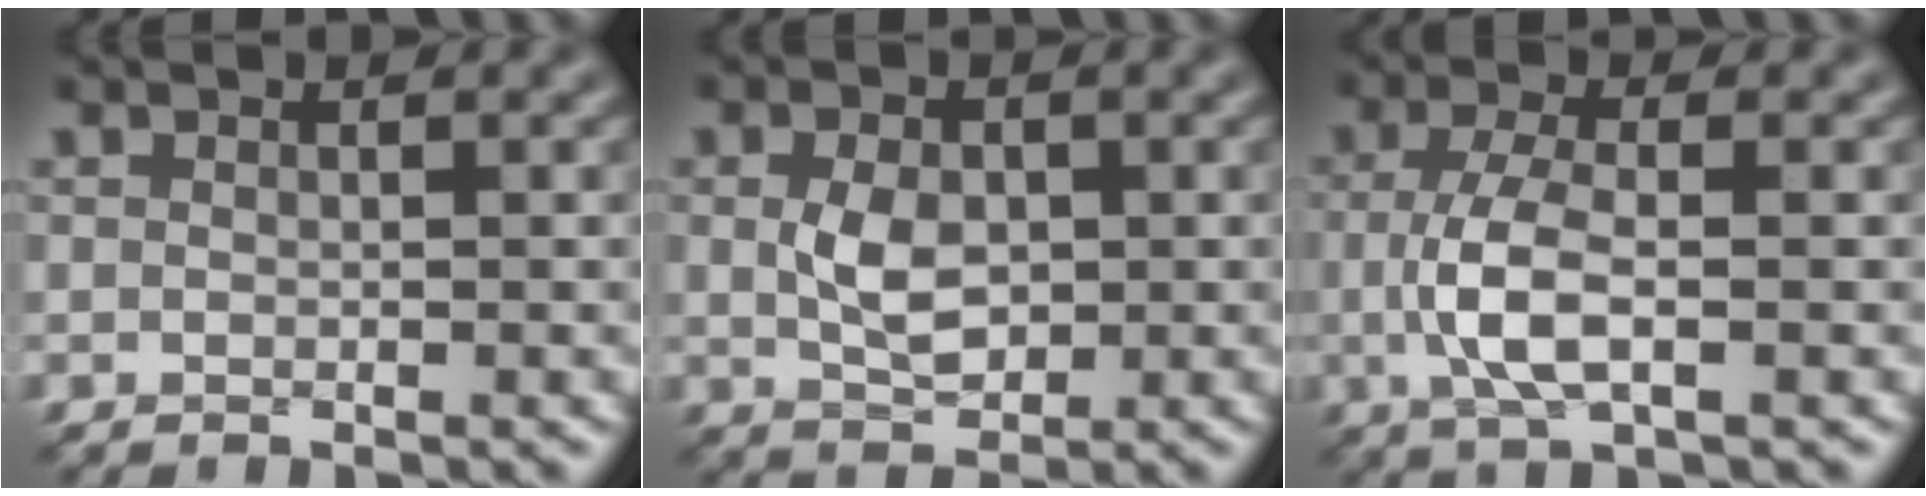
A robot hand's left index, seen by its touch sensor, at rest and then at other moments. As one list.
[{"total": 3.3, "force": [0.0, 2.1, 2.6], "torque": [-0.057, -0.001, -0.002]}, {"total": 4.3, "force": [-0.6, 1.5, 4.0], "torque": [-0.098, -0.002, -0.017]}]